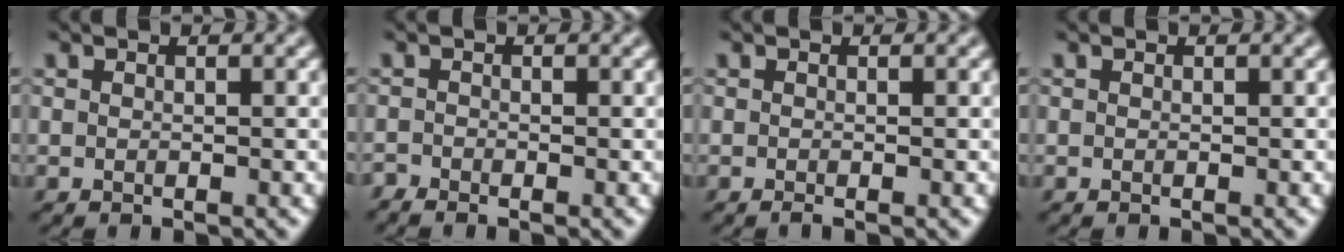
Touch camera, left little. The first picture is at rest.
{"total": 0.9, "force": [-0.8, 0.3, 0.1], "torque": [-0.003, 0.001, -0.019]}
{"total": 0.5, "force": [-0.3, 0.1, 0.4], "torque": [-0.008, -0.002, -0.006]}
{"total": 0.0}